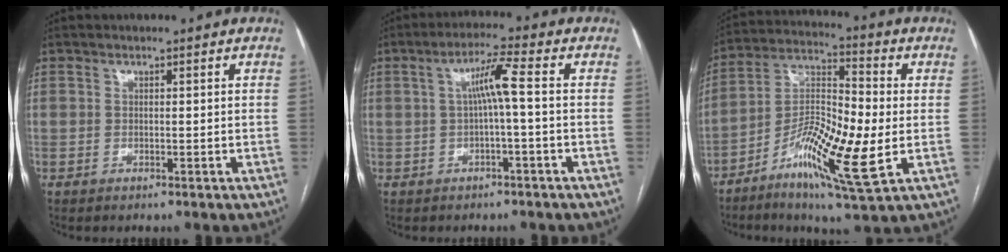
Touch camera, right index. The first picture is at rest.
{"total": 5.0, "force": [0.1, -0.2, 5.0], "torque": [-0.090, 0.018, 0.004]}
{"total": 15.5, "force": [-4.4, 2.7, 14.6], "torque": [-0.282, -0.009, -0.080]}